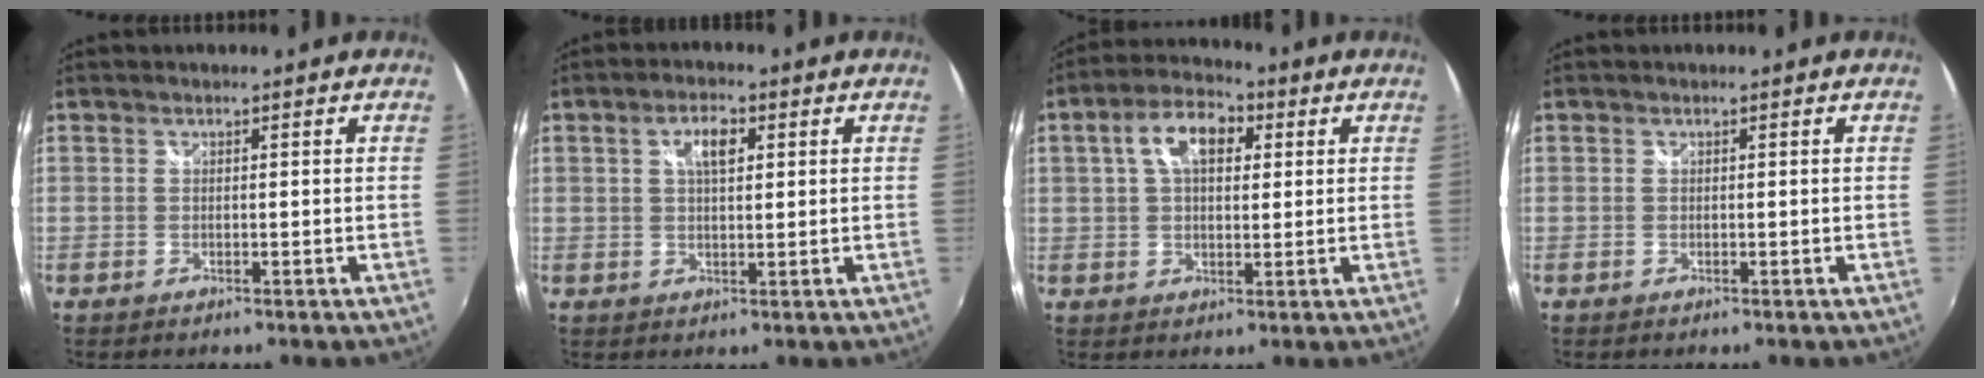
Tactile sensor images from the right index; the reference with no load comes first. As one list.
[{"total": 4.5, "force": [1.5, 1.9, 3.7], "torque": [-0.065, 0.010, 0.025]}, {"total": 8.9, "force": [2.7, 5.1, 6.8], "torque": [-0.124, 0.026, 0.043]}, {"total": 0.0}]